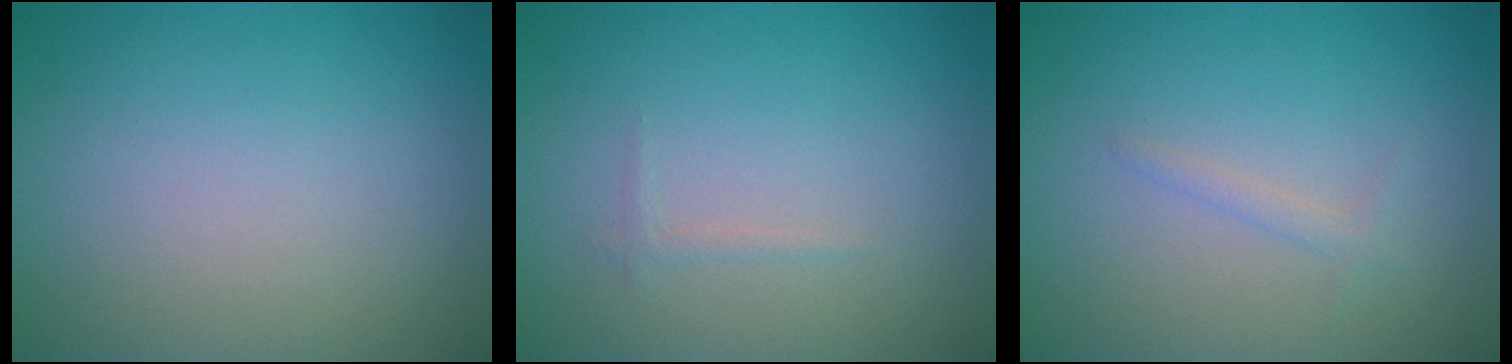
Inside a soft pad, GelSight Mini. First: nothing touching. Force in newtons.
{"total": 0.5, "press": 0.5, "slide": 0.1}
{"total": 0.9, "press": 0.9, "slide": 0.0}